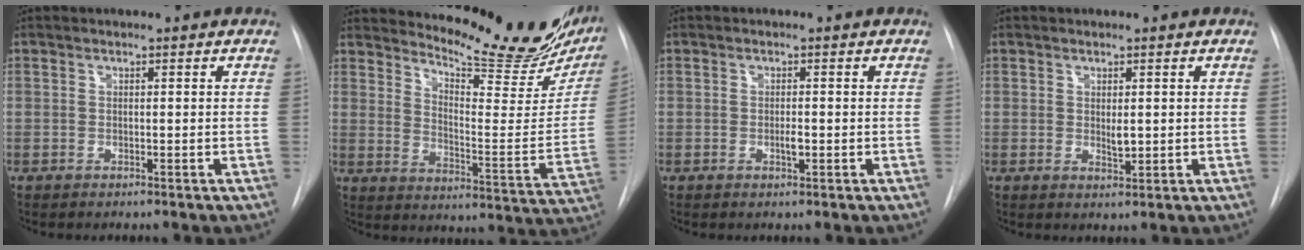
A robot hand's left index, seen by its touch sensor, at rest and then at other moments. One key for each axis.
{"total": 21.6, "fx": 19.2, "fy": 4.7, "fz": 8.6, "tx": -0.125, "ty": -0.076, "tz": 0.241}
{"total": 1.2, "fx": -0.3, "fy": 0.3, "fz": 1.1, "tx": -0.022, "ty": -0.001, "tz": -0.005}
{"total": 1.6, "fx": 0.3, "fy": 0.6, "fz": 1.5, "tx": -0.026, "ty": -0.006, "tz": 0.010}